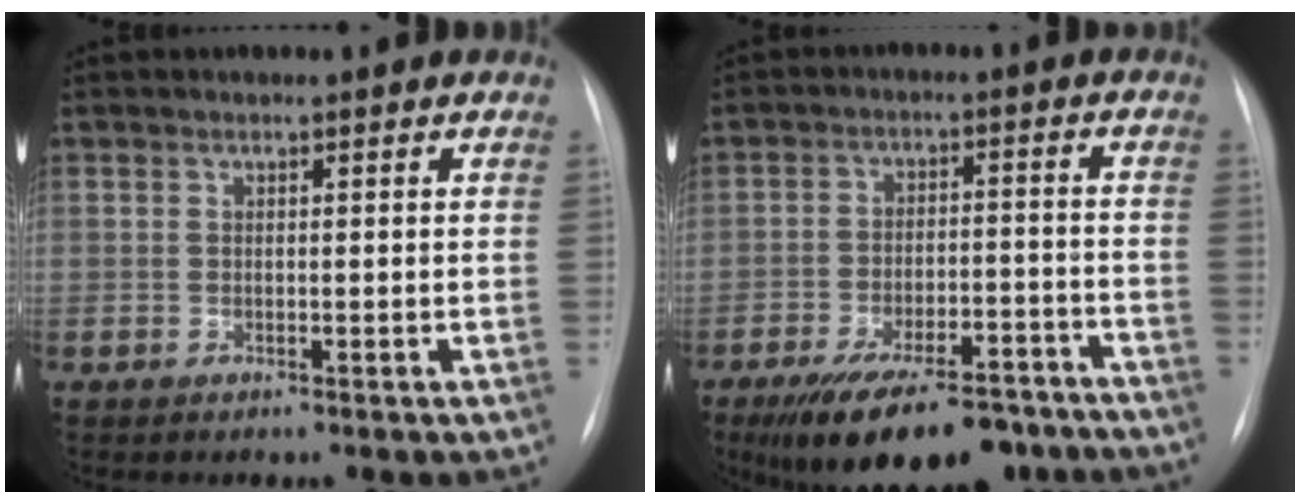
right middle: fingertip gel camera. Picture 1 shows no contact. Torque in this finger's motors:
{"motor_torque": [1.40, -0.74, 0.89, 0.13]}